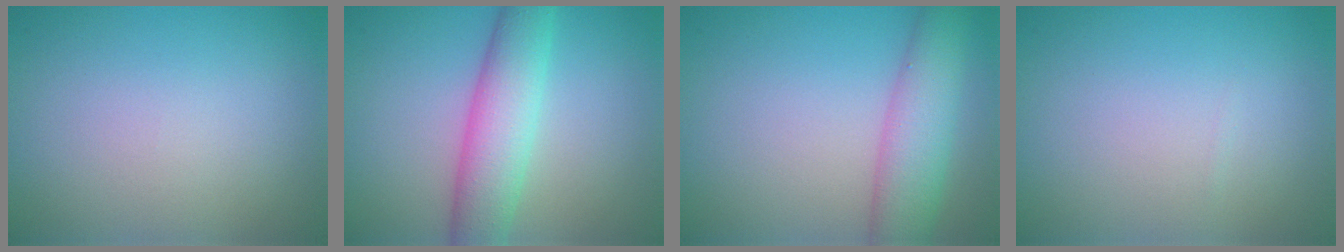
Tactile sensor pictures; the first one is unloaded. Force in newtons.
{"total": 5.6, "press": 5.6, "slide": 0.1}
{"total": 5.5, "press": 5.5, "slide": 0.2}
{"total": 0.0}